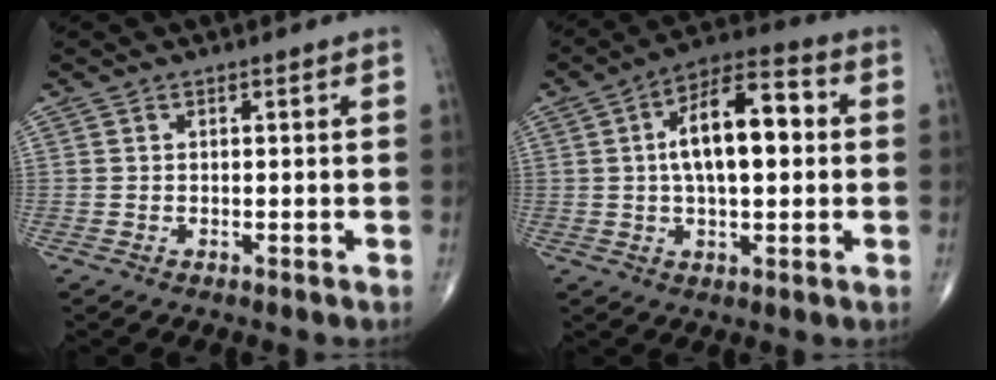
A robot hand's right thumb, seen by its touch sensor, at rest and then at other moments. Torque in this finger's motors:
{"motor_torque": [1.01, 4.00, 1.27, 0.33, 0.12]}